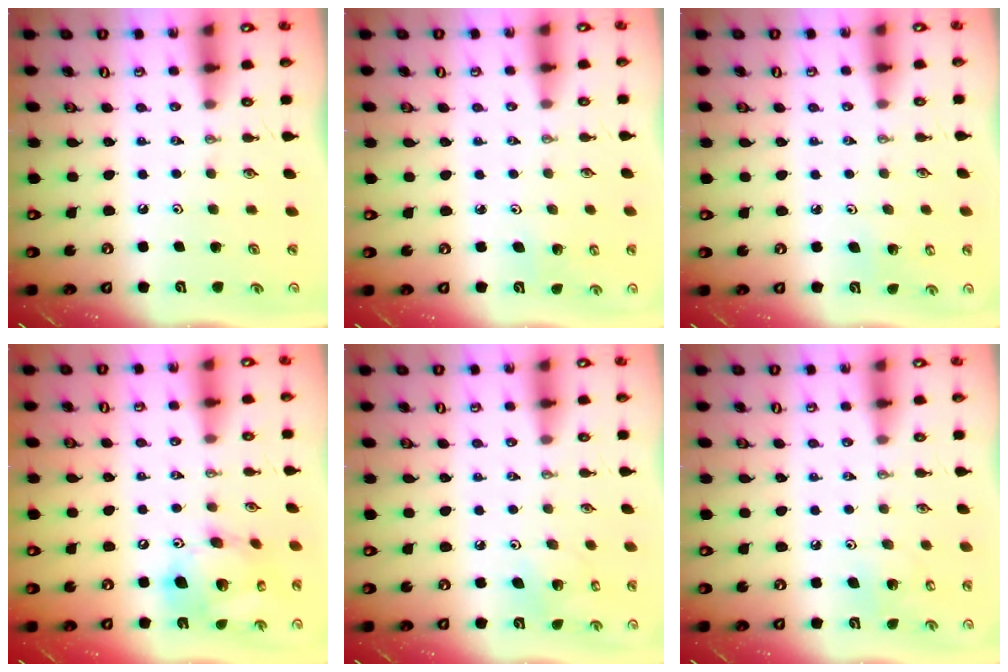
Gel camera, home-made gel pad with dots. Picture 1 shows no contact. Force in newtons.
{"total": 3.0, "press": 3.0, "slide": 0.3}
{"total": 2.8, "press": 2.7, "slide": 1.0}
{"total": 16.5, "press": 16.2, "slide": 3.1}
{"total": 4.6, "press": 4.6, "slide": 0.2}
{"total": 6.3, "press": 6.3, "slide": 0.4}